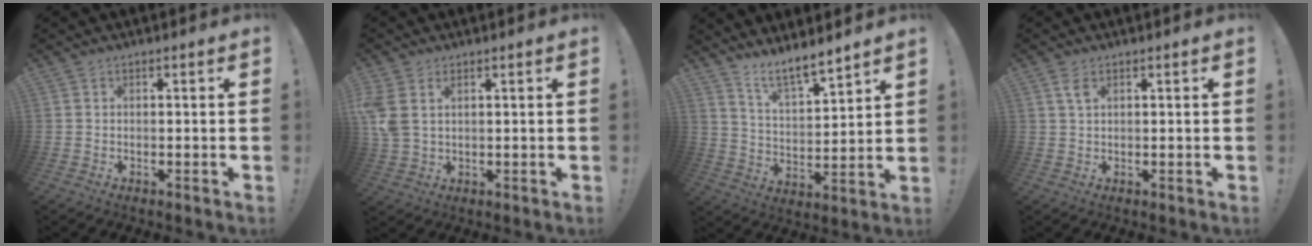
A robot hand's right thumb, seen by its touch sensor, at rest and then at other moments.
{"total": 5.7, "force": [2.4, 3.7, 3.5], "torque": [-0.071, -0.010, 0.046]}
{"total": 9.4, "force": [8.4, 1.8, 3.8], "torque": [-0.058, -0.071, 0.151]}
{"total": 2.8, "force": [1.9, 0.5, 2.1], "torque": [-0.035, -0.005, 0.033]}